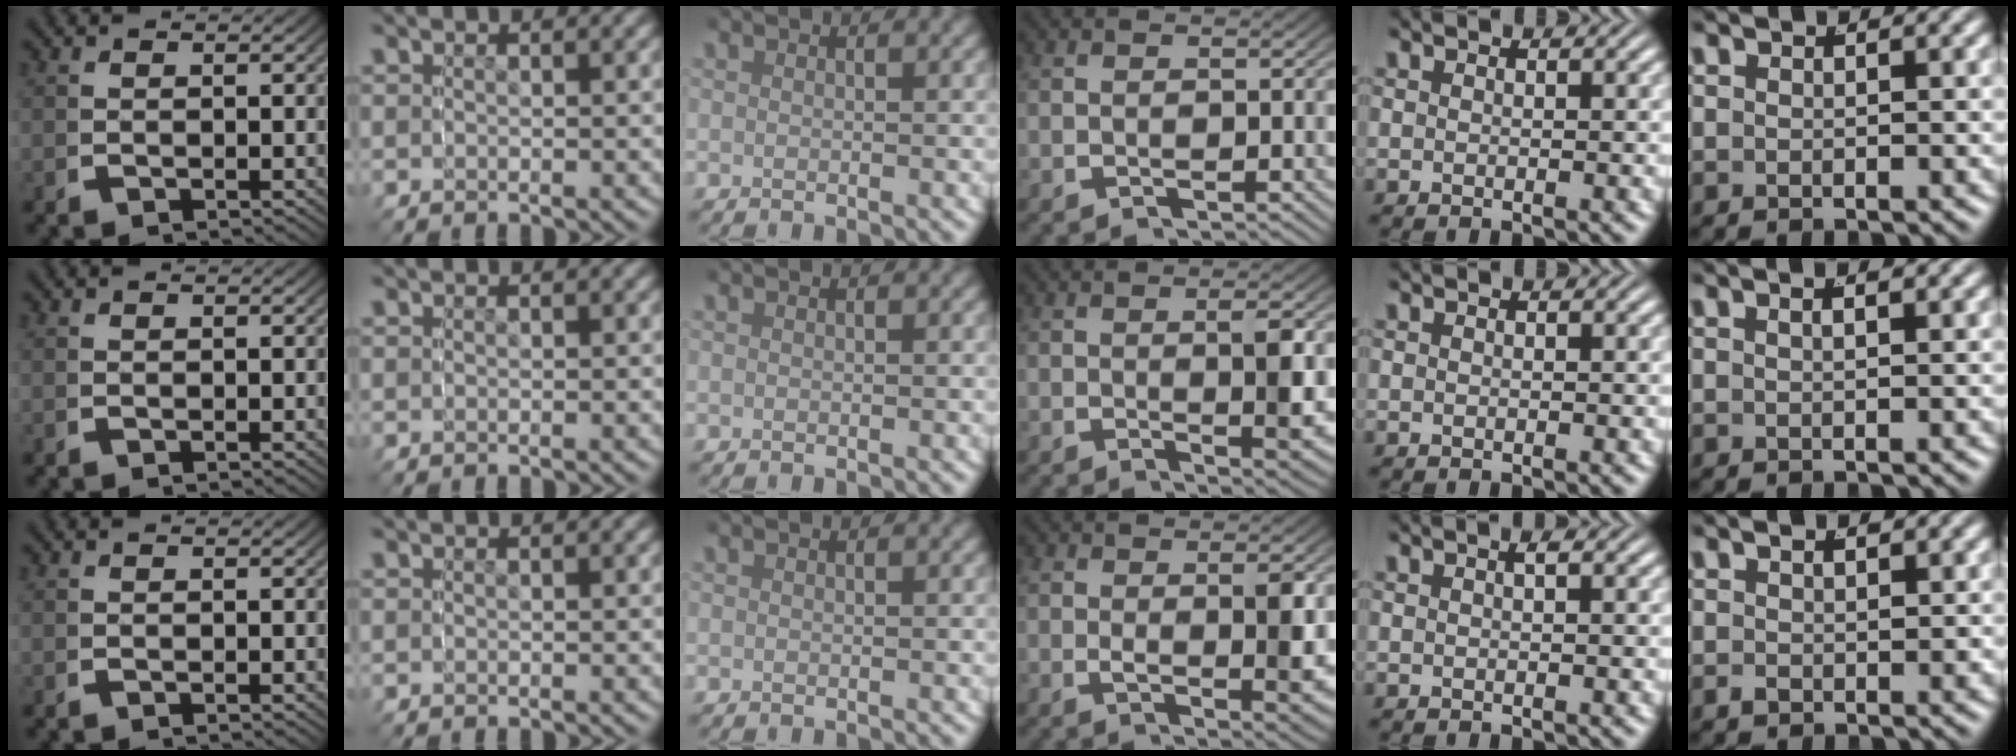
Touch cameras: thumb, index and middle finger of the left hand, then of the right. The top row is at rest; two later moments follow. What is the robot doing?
{"motion": "grasp_and_lifting", "object": "sponge"}